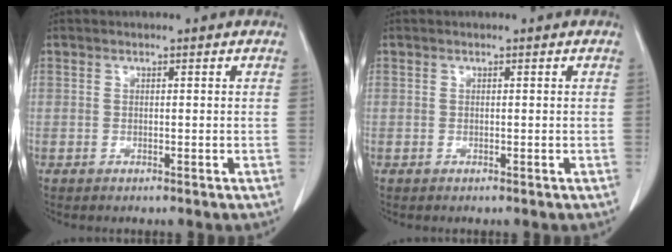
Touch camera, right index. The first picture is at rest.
{"total": 0.0}